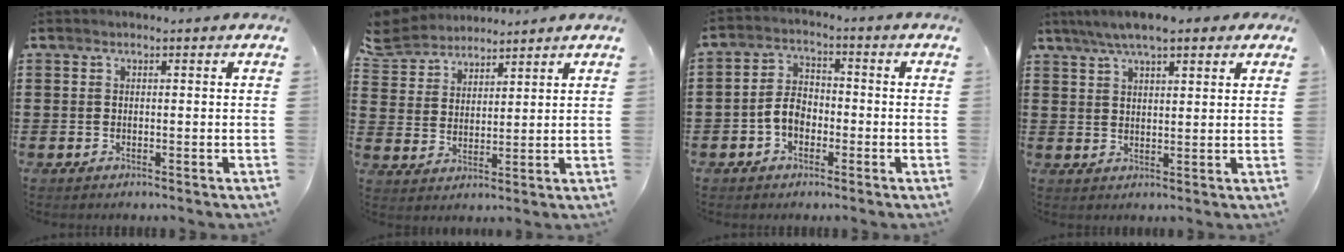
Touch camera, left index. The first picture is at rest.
{"total": 5.5, "force": [5.1, 2.1, 0.1], "torque": [-0.032, -0.019, 0.092]}
{"total": 4.5, "force": [-1.7, 3.0, 2.9], "torque": [-0.069, 0.008, -0.038]}
{"total": 6.0, "force": [4.5, 1.4, 3.7], "torque": [-0.082, 0.001, 0.081]}